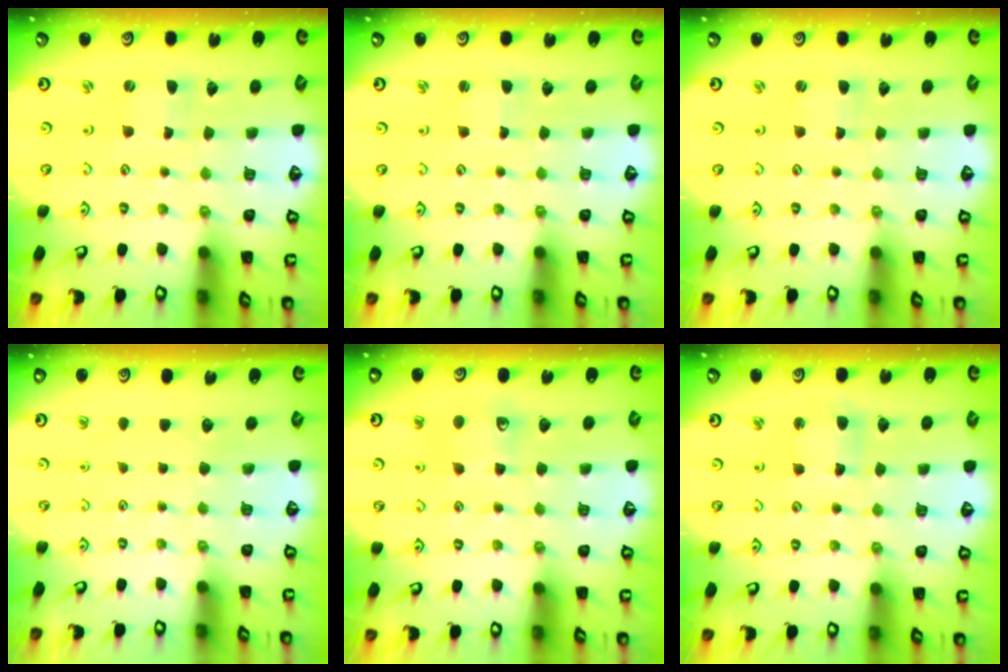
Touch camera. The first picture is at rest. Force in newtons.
{"total": 1.1, "press": 1.1, "slide": 0.1}
{"total": 1.0, "press": 1.0, "slide": 0.3}
{"total": 0.0}
{"total": 5.7, "press": 5.7, "slide": 0.6}
{"total": 3.3, "press": 3.3, "slide": 0.4}